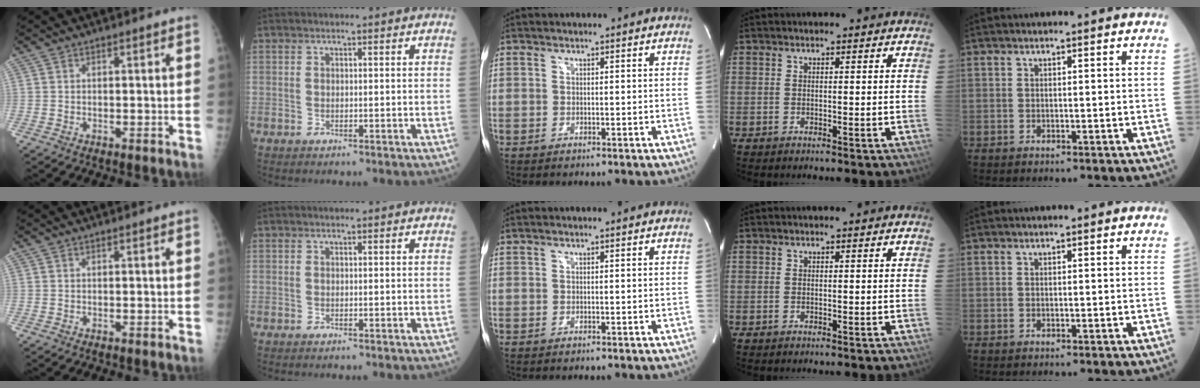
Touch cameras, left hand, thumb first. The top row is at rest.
{}